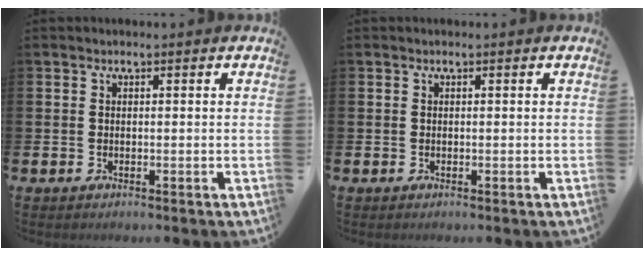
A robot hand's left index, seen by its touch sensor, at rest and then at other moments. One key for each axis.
{"total": 0.0}